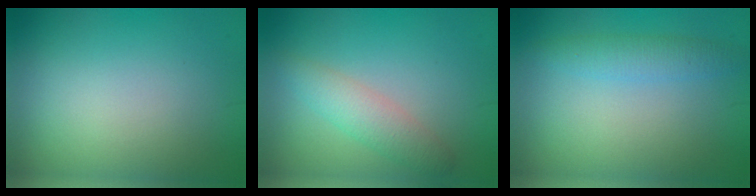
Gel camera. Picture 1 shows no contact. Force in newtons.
{"total": 2.7, "press": 2.7, "slide": 0.1}
{"total": 2.2, "press": 2.2, "slide": 0.2}